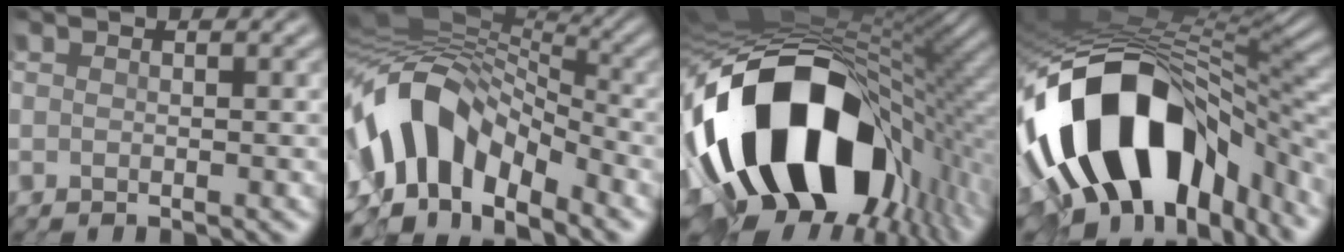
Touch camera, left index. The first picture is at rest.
{"total": 11.2, "force": [-4.7, 6.7, 7.7], "torque": [-0.130, 0.022, -0.094]}
{"total": 20.1, "force": [-4.3, 12.2, 15.4], "torque": [-0.291, -0.023, -0.061]}
{"total": 15.8, "force": [-4.9, 9.0, 12.0], "torque": [-0.211, 0.003, -0.075]}